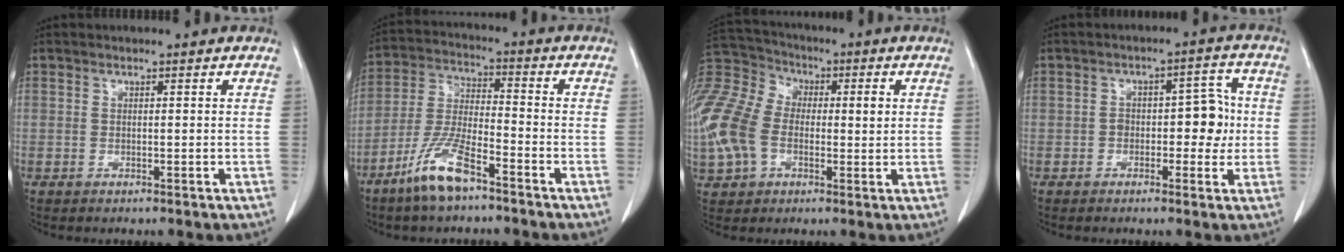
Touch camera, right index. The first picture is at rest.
{"total": 9.7, "force": [-6.5, 1.9, 6.9], "torque": [-0.152, -0.014, -0.132]}
{"total": 20.0, "force": [-0.1, 14.3, 14.0], "torque": [-0.362, 0.049, 0.004]}
{"total": 6.2, "force": [-0.6, 3.2, 5.3], "torque": [-0.065, 0.026, -0.007]}